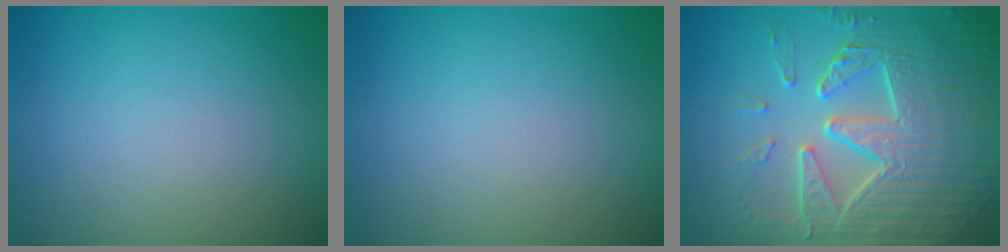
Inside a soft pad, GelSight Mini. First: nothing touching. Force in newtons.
{"total": 0.0}
{"total": 9.4, "press": 6.4, "slide": 6.9}